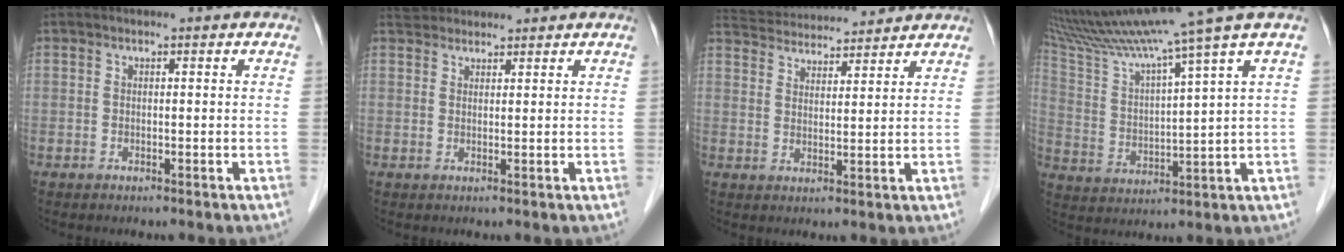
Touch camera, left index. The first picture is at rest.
{"total": 3.4, "force": [3.3, 1.1, 0.2], "torque": [-0.003, 0.031, 0.058]}
{"total": 12.9, "force": [12.3, 2.1, 3.3], "torque": [-0.064, 0.037, 0.195]}
{"total": 15.2, "force": [12.4, -3.2, 8.3], "torque": [-0.151, -0.012, 0.214]}